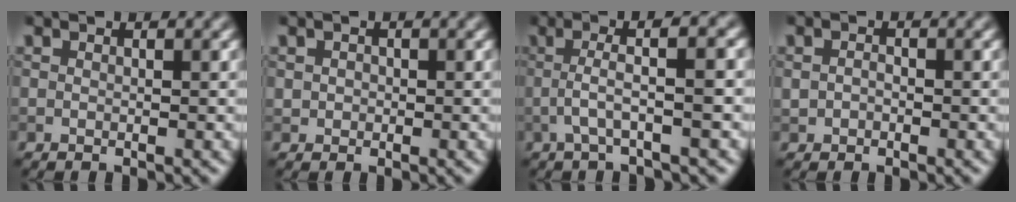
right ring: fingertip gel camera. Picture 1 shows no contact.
{"total": 0.9, "force": [0.1, 0.8, 0.3], "torque": [0.002, -0.002, 0.001]}
{"total": 4.3, "force": [0.1, 0.6, 4.2], "torque": [-0.075, 0.020, -0.003]}
{"total": 1.1, "force": [-0.2, 0.9, 0.6], "torque": [-0.011, -0.002, -0.006]}